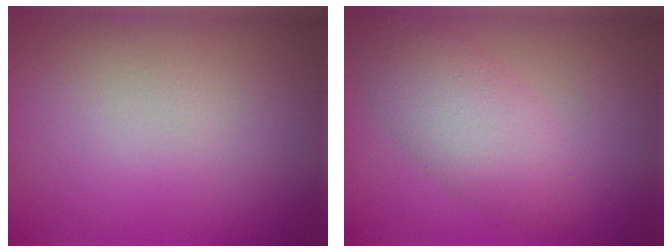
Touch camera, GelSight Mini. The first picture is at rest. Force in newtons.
{"total": 5.0, "press": 5.0, "slide": 0.1}